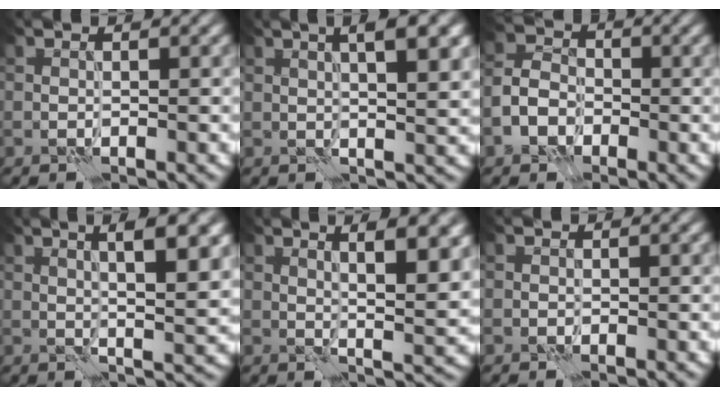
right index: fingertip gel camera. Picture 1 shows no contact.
{"total": 7.1, "force": [2.8, 2.5, 6.0], "torque": [-0.046, 0.028, 0.024]}
{"total": 3.1, "force": [-1.4, 2.4, 1.3], "torque": [-0.027, 0.005, -0.035]}
{"total": 8.2, "force": [2.8, 2.3, 7.4], "torque": [-0.076, 0.017, 0.035]}
{"total": 8.6, "force": [3.0, 2.4, 7.7], "torque": [-0.079, 0.009, 0.040]}
{"total": 0.0}